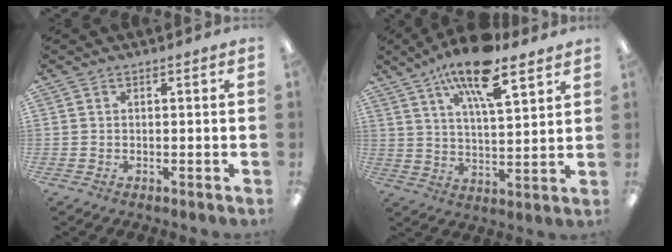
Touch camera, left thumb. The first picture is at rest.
{"total": 15.6, "force": [10.5, 4.8, 10.5], "torque": [-0.184, -0.044, 0.176]}